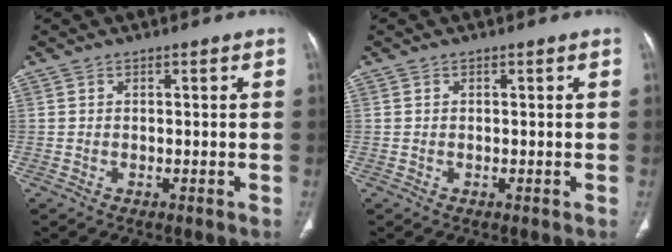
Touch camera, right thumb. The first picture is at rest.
{"total": 0.0}